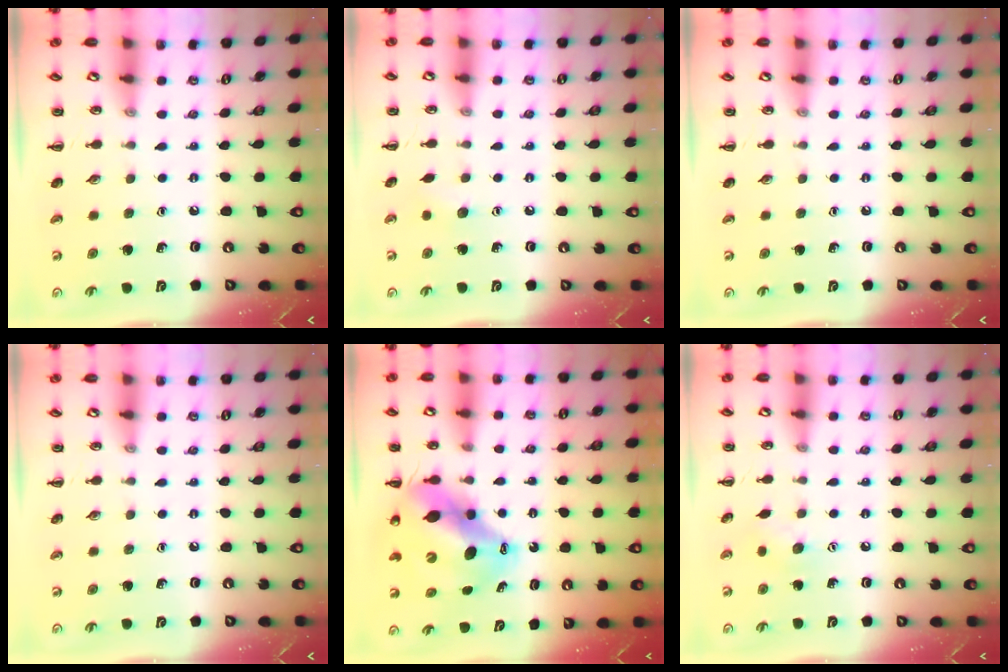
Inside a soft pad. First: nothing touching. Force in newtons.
{"total": 4.3, "press": 4.2, "slide": 1.2}
{"total": 0.0}
{"total": 0.0}
{"total": 13.3, "press": 12.9, "slide": 3.1}
{"total": 5.8, "press": 5.7, "slide": 0.7}